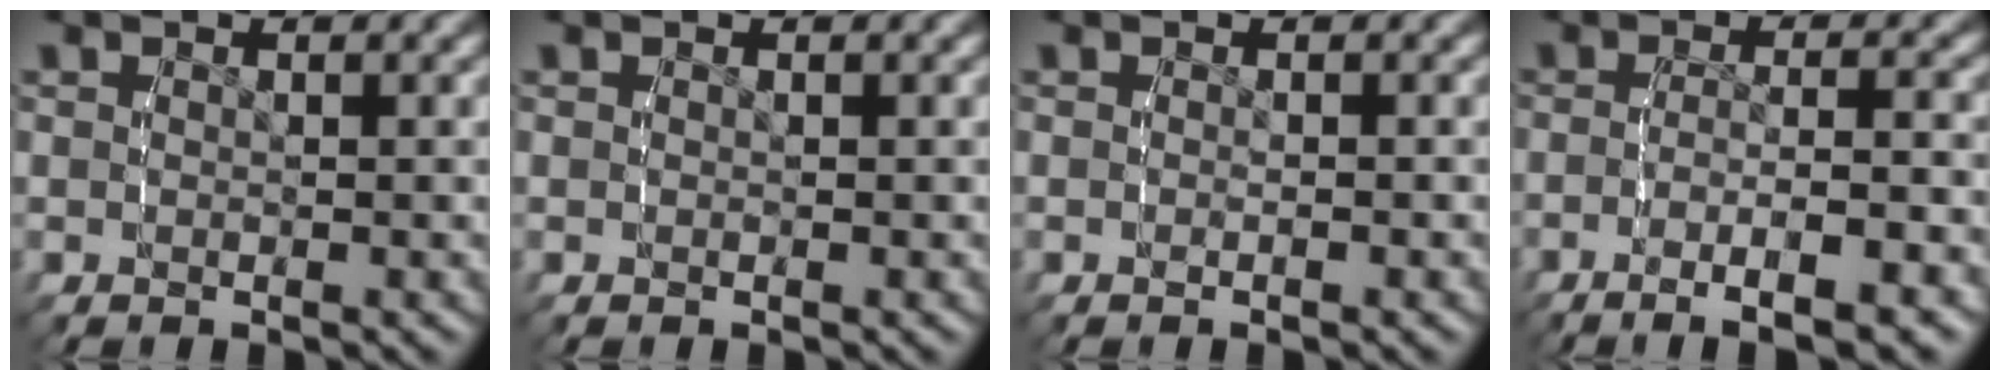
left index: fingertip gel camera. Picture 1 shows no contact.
{"total": 0.0}
{"total": 0.5, "force": [-0.4, -0.2, 0.3], "torque": [-0.004, 0.001, -0.006]}
{"total": 5.5, "force": [-4.0, 0.8, 3.6], "torque": [-0.065, -0.014, -0.054]}